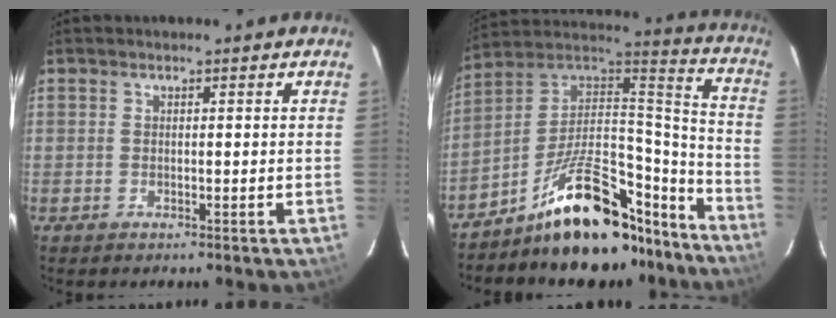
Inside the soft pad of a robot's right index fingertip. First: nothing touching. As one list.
[{"total": 23.7, "force": [-17.1, 9.9, 13.1], "torque": [-0.206, 0.050, -0.254]}]